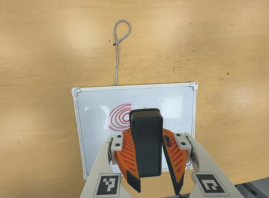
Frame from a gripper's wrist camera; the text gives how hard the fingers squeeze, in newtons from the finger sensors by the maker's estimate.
{"total": 12.0, "left": 11.3, "right": 12.7}